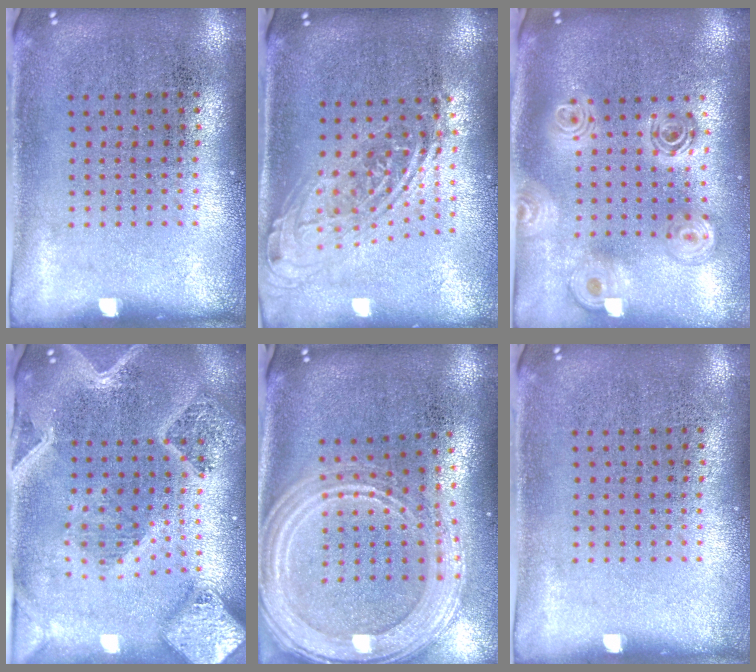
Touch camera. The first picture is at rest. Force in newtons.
{"total": 2.0, "press": 1.5, "slide": 1.2}
{"total": 2.3, "press": 1.8, "slide": 1.4}
{"total": 3.3, "press": 2.8, "slide": 1.8}
{"total": 2.9, "press": 2.3, "slide": 1.7}
{"total": 0.0}